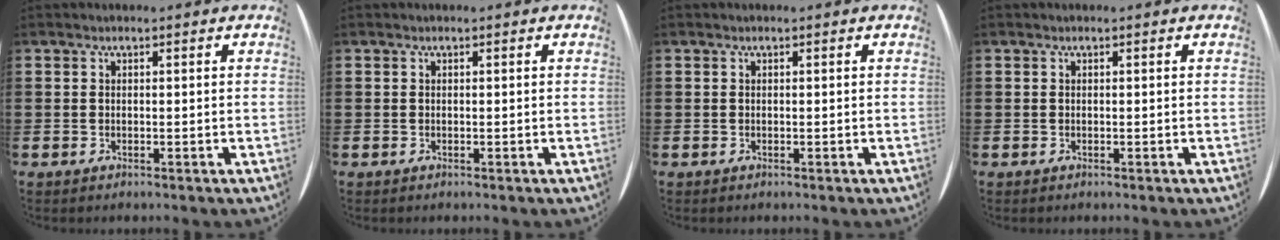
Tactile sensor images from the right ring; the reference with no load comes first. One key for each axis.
{"total": 0.0}
{"total": 0.0}
{"total": 0.0}